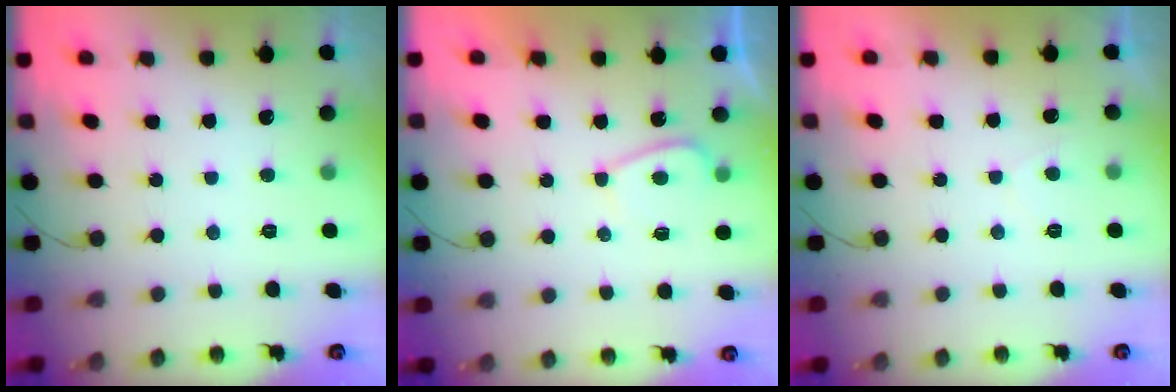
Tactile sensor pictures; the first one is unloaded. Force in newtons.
{"total": 3.5, "press": 3.3, "slide": 0.9}
{"total": 1.0, "press": 0.8, "slide": 0.6}